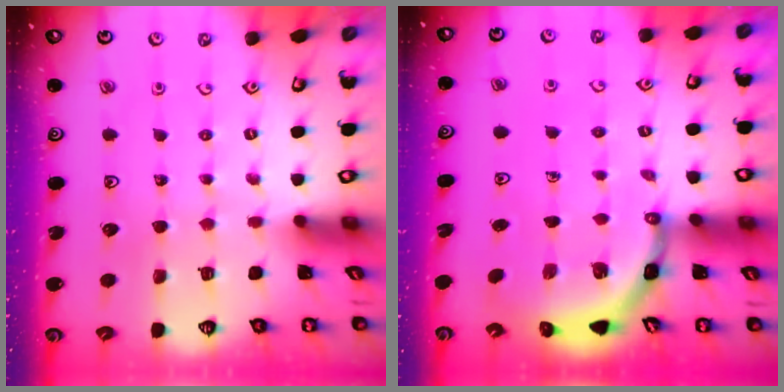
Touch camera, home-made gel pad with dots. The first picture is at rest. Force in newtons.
{"total": 4.0, "press": 3.9, "slide": 0.9}